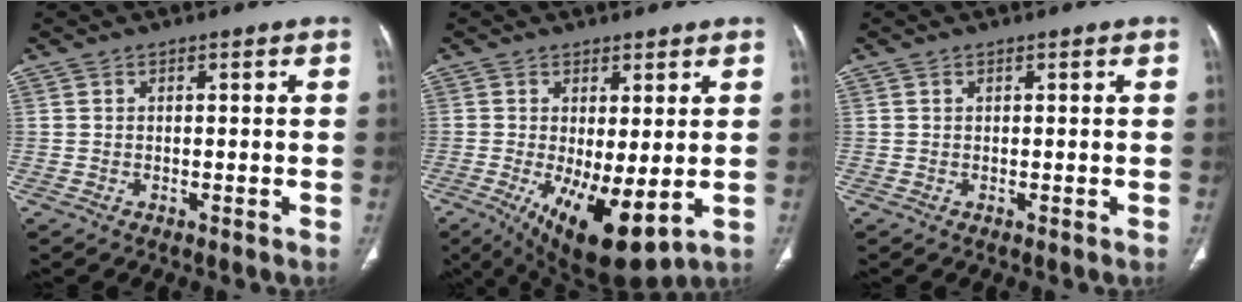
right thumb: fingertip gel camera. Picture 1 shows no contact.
{"total": 12.0, "force": [-2.2, 4.4, 11.0], "torque": [-0.181, -0.025, -0.016]}
{"total": 0.0}